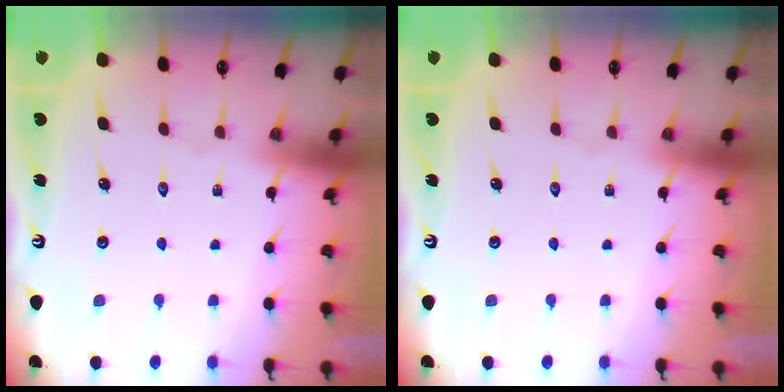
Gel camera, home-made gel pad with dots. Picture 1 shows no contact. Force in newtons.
{"total": 0.0}